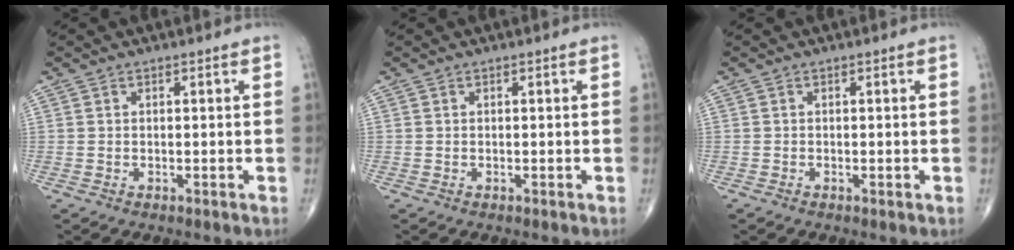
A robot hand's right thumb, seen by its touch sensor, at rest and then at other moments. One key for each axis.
{"total": 0.0}
{"total": 0.5, "fx": -0.2, "fy": 0.2, "fz": 0.4, "tx": -0.004, "ty": -0.001, "tz": -0.005}